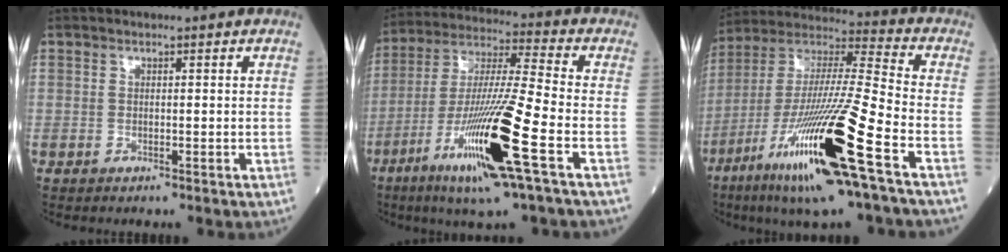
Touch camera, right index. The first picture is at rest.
{"total": 17.9, "force": [-7.6, -0.2, 16.2], "torque": [-0.332, -0.031, -0.144]}
{"total": 22.5, "force": [-10.2, 0.4, 20.1], "torque": [-0.394, -0.047, -0.196]}